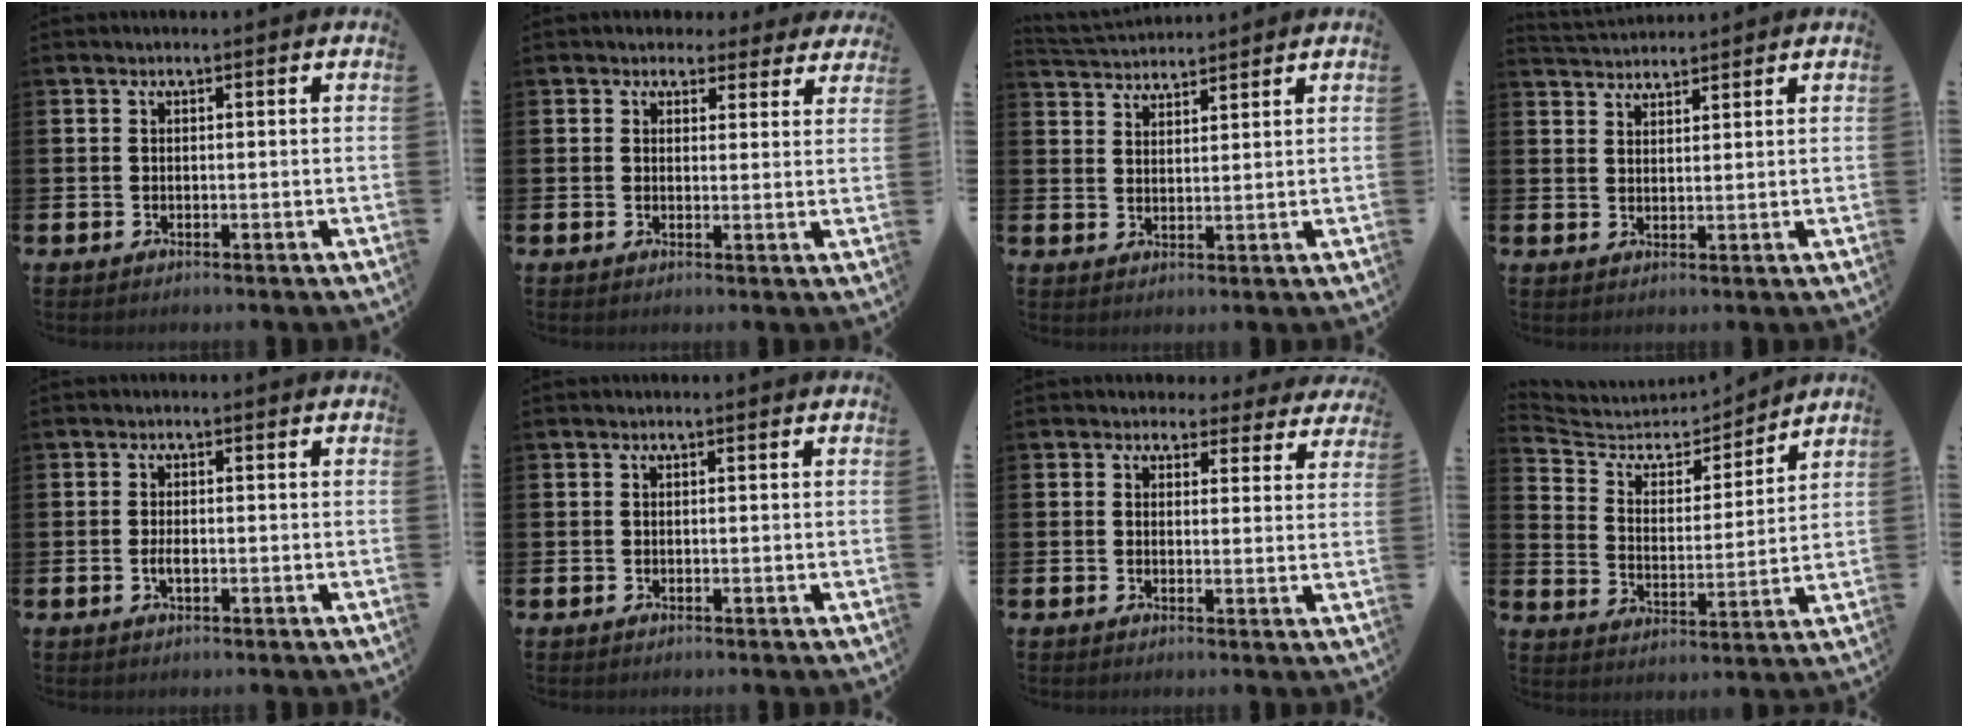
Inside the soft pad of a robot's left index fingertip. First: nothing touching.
{"total": 3.3, "force": [2.9, 1.6, 0.0], "torque": [0.002, -0.014, 0.048]}
{"total": 3.6, "force": [3.5, 0.5, -0.2], "torque": [-0.009, -0.018, 0.065]}
{"total": 3.1, "force": [3.1, 0.5, 0.0], "torque": [-0.001, -0.014, 0.056]}
{"total": 1.6, "force": [-0.3, 0.7, 1.4], "torque": [-0.019, -0.003, -0.007]}
{"total": 0.0}
{"total": 3.3, "force": [2.8, 1.7, 0.1], "torque": [-0.001, -0.017, 0.046]}
{"total": 5.9, "force": [5.3, 2.2, 1.1], "torque": [-0.056, -0.046, 0.087]}